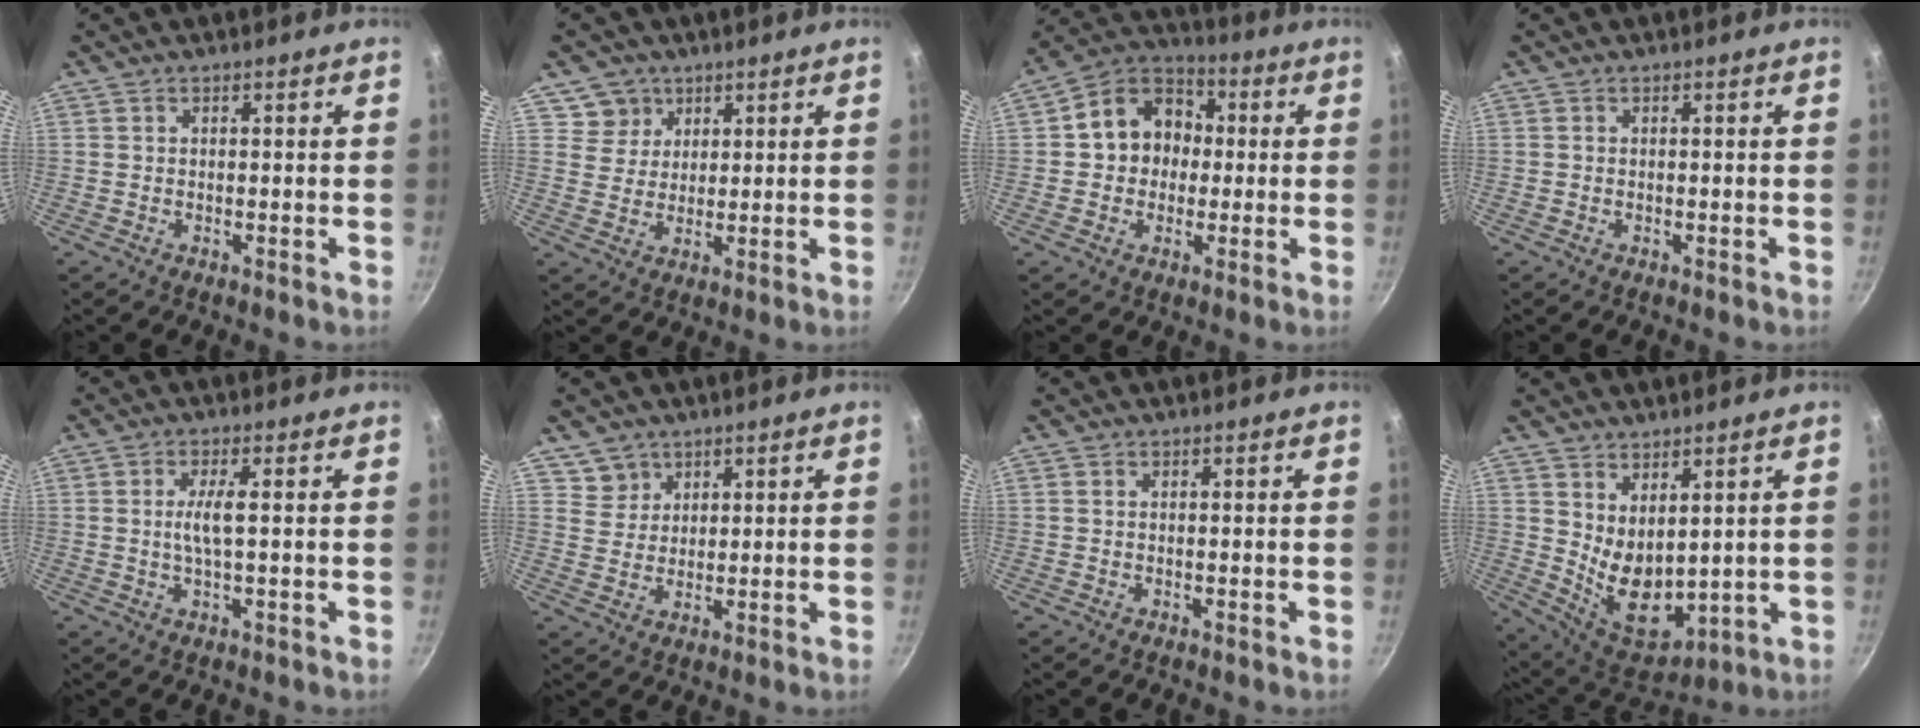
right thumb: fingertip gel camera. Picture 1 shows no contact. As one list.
[{"total": 5.4, "force": [2.9, 4.5, 0.4], "torque": [0.026, -0.004, 0.052]}, {"total": 12.1, "force": [0.5, 10.2, 6.4], "torque": [-0.060, 0.030, -0.011]}, {"total": 0.0}, {"total": 3.8, "force": [0.2, 0.5, 3.8], "torque": [-0.085, 0.003, 0.005]}, {"total": 4.4, "force": [2.8, 3.4, 0.1], "torque": [0.022, -0.002, 0.054]}, {"total": 0.0}, {"total": 10.9, "force": [3.2, 6.3, 8.2], "torque": [-0.113, -0.054, 0.084]}]